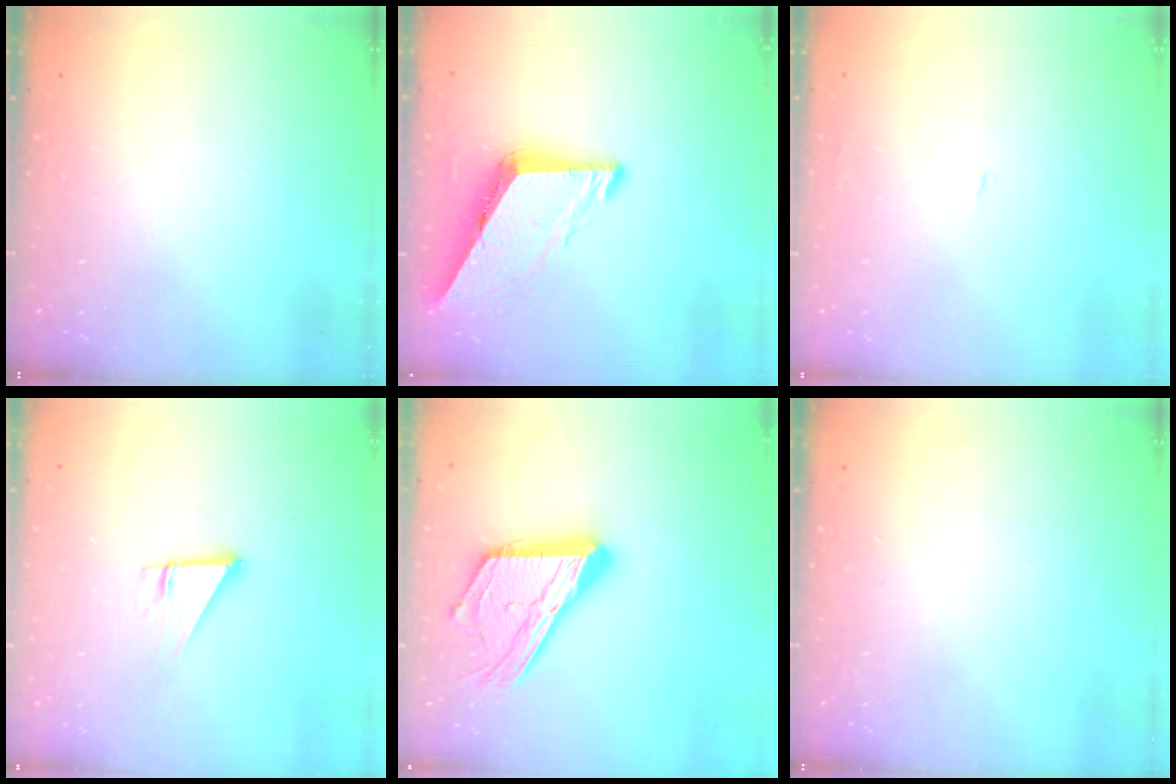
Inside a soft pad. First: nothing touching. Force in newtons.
{"total": 7.8, "press": 7.8, "slide": 0.6}
{"total": 1.2, "press": 1.2, "slide": 0.1}
{"total": 2.7, "press": 2.7, "slide": 0.1}
{"total": 20.1, "press": 20.1, "slide": 1.7}
{"total": 0.0}